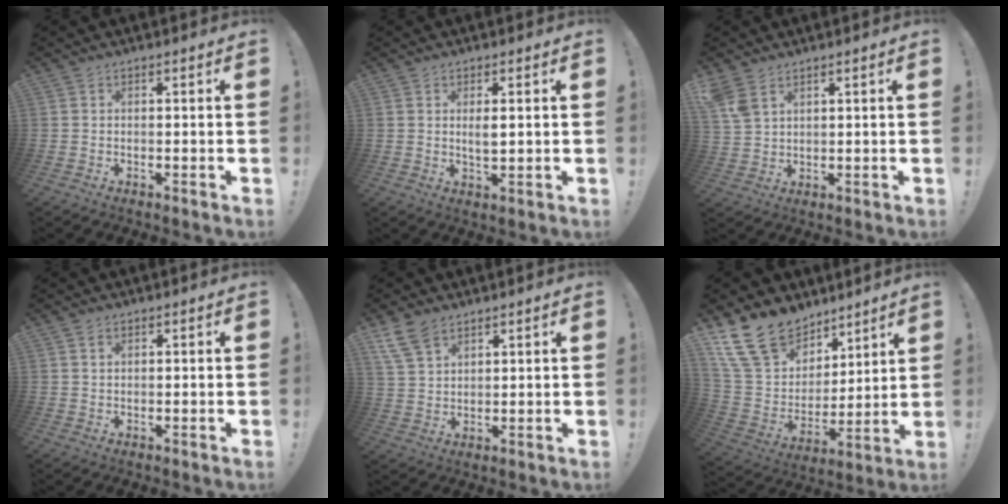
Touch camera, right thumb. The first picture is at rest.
{"total": 3.4, "force": [0.6, 1.2, 3.1], "torque": [-0.044, -0.008, 0.005]}
{"total": 5.8, "force": [3.5, 3.3, 3.3], "torque": [-0.056, -0.012, 0.069]}
{"total": 1.1, "force": [0.8, 0.4, 0.6], "torque": [-0.008, -0.003, 0.014]}
{"total": 8.3, "force": [5.7, 4.4, 4.0], "torque": [-0.085, -0.017, 0.116]}
{"total": 18.7, "force": [12.4, 12.0, 7.1], "torque": [-0.140, -0.068, 0.252]}